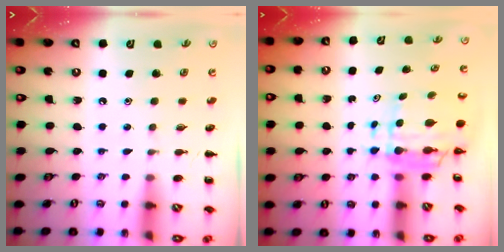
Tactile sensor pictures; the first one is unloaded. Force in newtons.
{"total": 6.8, "press": 6.3, "slide": 2.5}